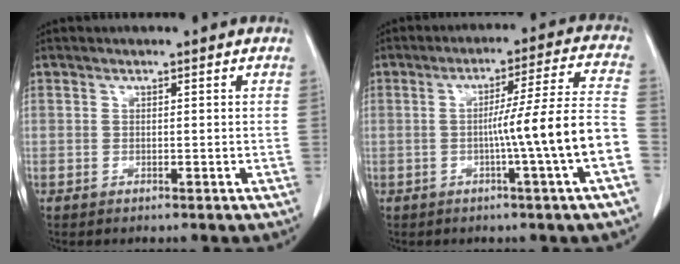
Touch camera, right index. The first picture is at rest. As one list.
[{"total": 11.6, "force": [-3.2, -2.1, 11.0], "torque": [-0.164, 0.007, -0.047]}]